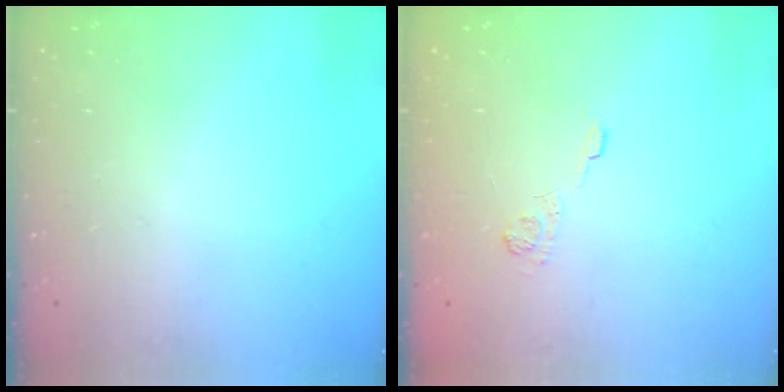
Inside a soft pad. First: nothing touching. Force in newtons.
{"total": 8.5, "press": 8.4, "slide": 1.5}